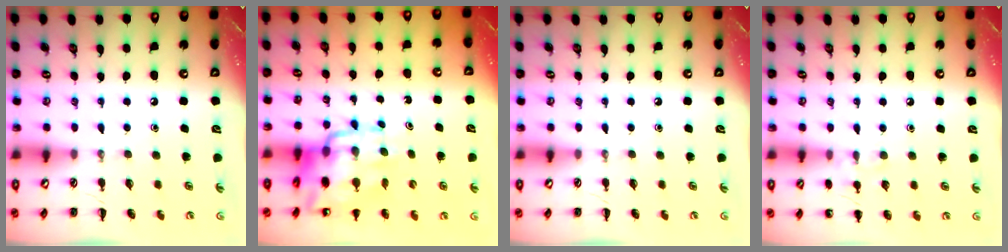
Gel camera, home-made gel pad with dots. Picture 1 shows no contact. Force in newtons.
{"total": 16.0, "press": 15.4, "slide": 4.2}
{"total": 0.0}
{"total": 6.6, "press": 6.3, "slide": 1.9}